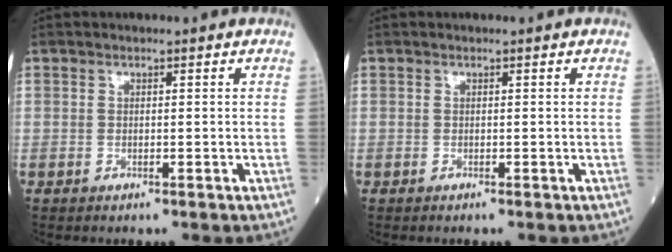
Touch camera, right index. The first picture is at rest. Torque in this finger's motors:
{"motor_torque": [0.14, -0.19, 0.00, 0.01]}